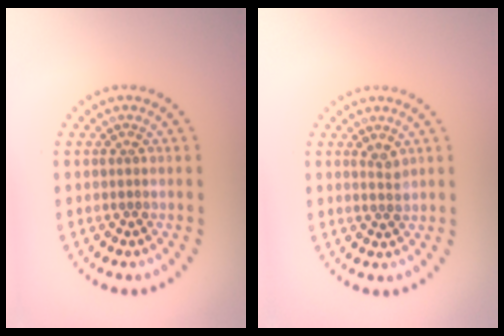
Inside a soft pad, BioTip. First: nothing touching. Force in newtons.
{"total": 1.1, "press": 0.9, "slide": 0.7}